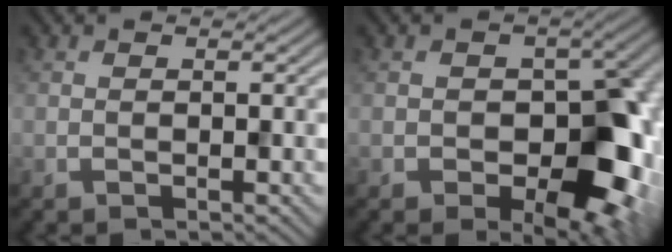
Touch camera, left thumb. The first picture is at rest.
{"total": 11.4, "force": [-2.4, 7.5, 8.3], "torque": [-0.084, -0.023, -0.032]}